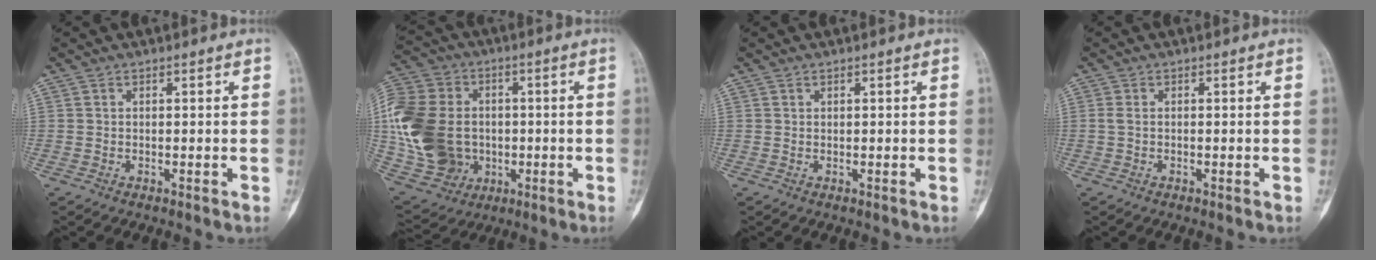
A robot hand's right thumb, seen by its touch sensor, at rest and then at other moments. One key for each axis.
{"total": 23.7, "fx": -0.7, "fy": 18.8, "fz": 14.4, "tx": -0.317, "ty": 0.013, "tz": 0.005}
{"total": 0.0}
{"total": 1.0, "fx": 0.0, "fy": 0.5, "fz": 0.8, "tx": -0.023, "ty": -0.002, "tz": 0.000}